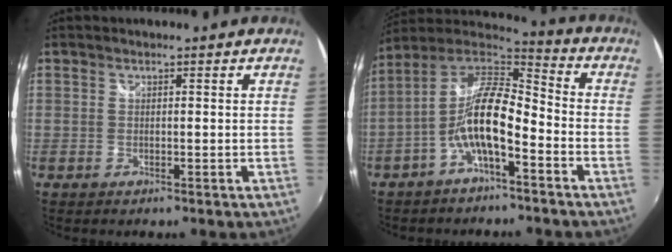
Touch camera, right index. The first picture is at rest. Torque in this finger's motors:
{"motor_torque": [1.52, -0.62, 1.05, 0.21]}